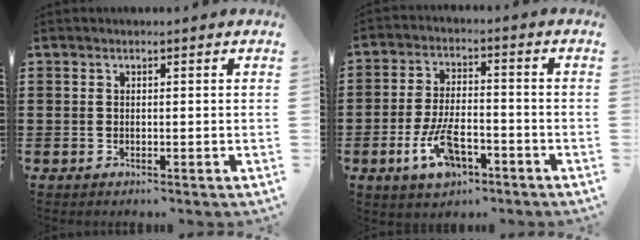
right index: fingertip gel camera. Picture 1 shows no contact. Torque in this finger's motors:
{"motor_torque": [1.16, 0.98, 0.26, 0.16]}